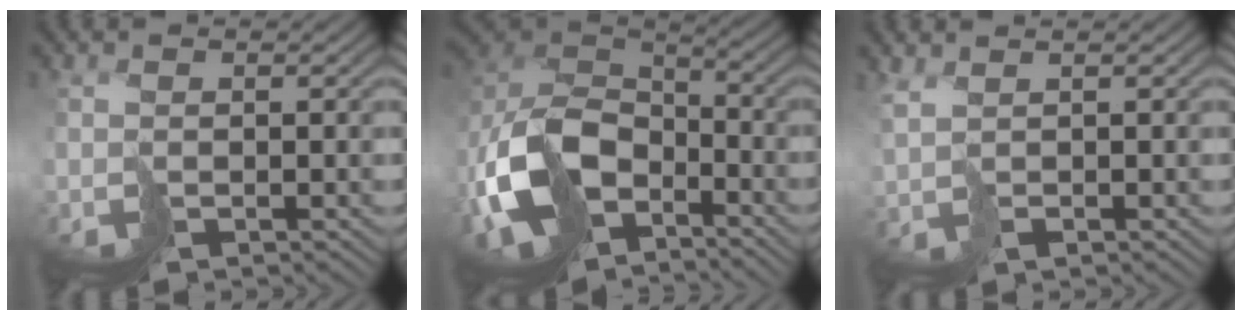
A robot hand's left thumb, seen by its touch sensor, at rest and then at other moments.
{"total": 14.2, "force": [-5.8, 9.5, 8.8], "torque": [-0.224, -0.026, -0.123]}
{"total": 2.2, "force": [2.0, 0.4, 0.9], "torque": [-0.021, 0.004, 0.038]}